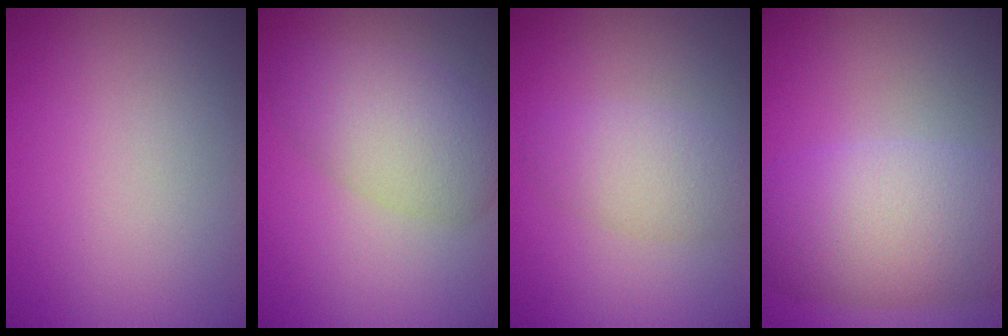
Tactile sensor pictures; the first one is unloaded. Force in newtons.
{"total": 5.2, "press": 5.2, "slide": 0.3}
{"total": 3.2, "press": 3.2, "slide": 0.1}
{"total": 8.6, "press": 8.6, "slide": 0.4}